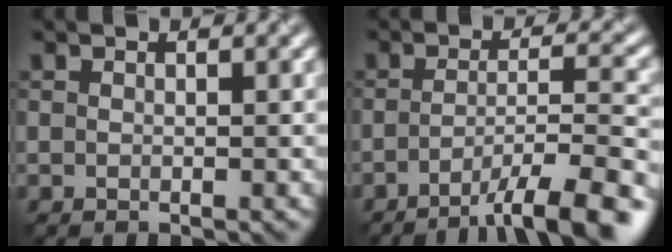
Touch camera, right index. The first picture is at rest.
{"total": 8.2, "force": [-5.3, 1.5, 6.0], "torque": [-0.083, 0.006, -0.083]}